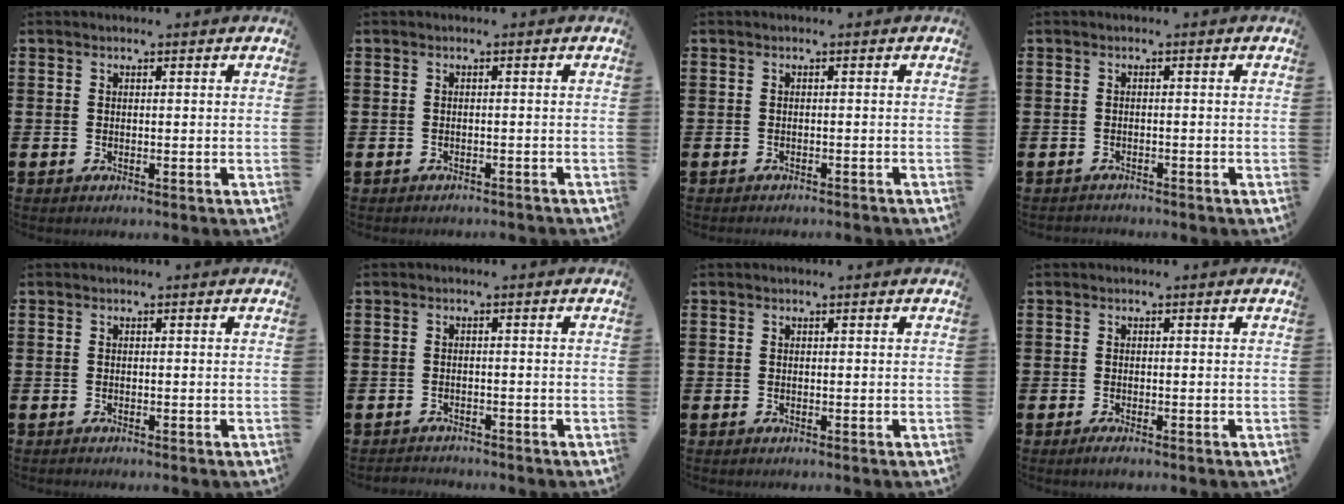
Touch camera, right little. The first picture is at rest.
{"total": 0.6, "force": [-0.6, 0.0, 0.0], "torque": [-0.002, -0.002, -0.013]}
{"total": 0.6, "force": [-0.6, -0.1, 0.0], "torque": [0.001, -0.001, -0.012]}
{"total": 0.7, "force": [-0.7, 0.1, -0.1], "torque": [-0.002, 0.000, -0.016]}
{"total": 0.0}
{"total": 0.8, "force": [-0.7, 0.0, -0.2], "torque": [0.002, 0.005, -0.017]}
{"total": 0.0}
{"total": 0.8, "force": [-0.4, 0.1, 0.7], "torque": [-0.004, -0.006, -0.010]}